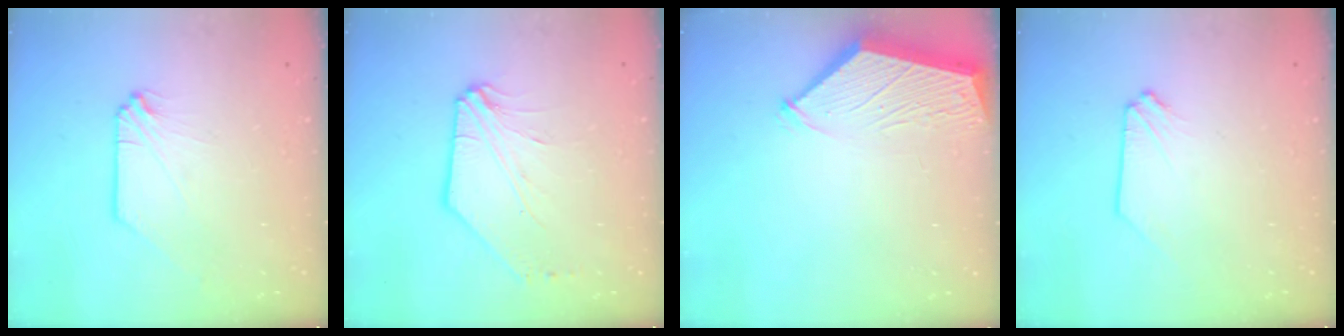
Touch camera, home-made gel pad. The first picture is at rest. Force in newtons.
{"total": 7.8, "press": 7.7, "slide": 1.4}
{"total": 2.9, "press": 2.9, "slide": 0.4}
{"total": 0.0}